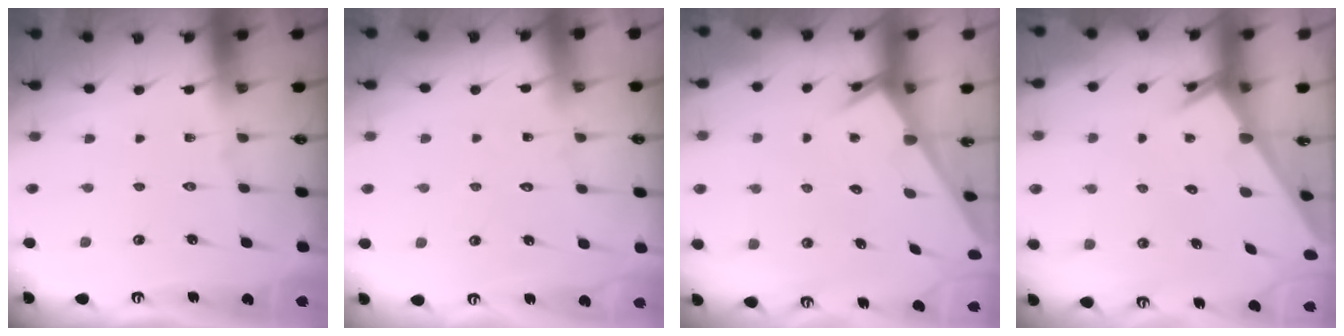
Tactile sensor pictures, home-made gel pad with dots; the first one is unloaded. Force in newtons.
{"total": 4.3, "press": 4.3, "slide": 0.3}
{"total": 2.4, "press": 2.4, "slide": 0.2}
{"total": 2.0, "press": 2.0, "slide": 0.1}